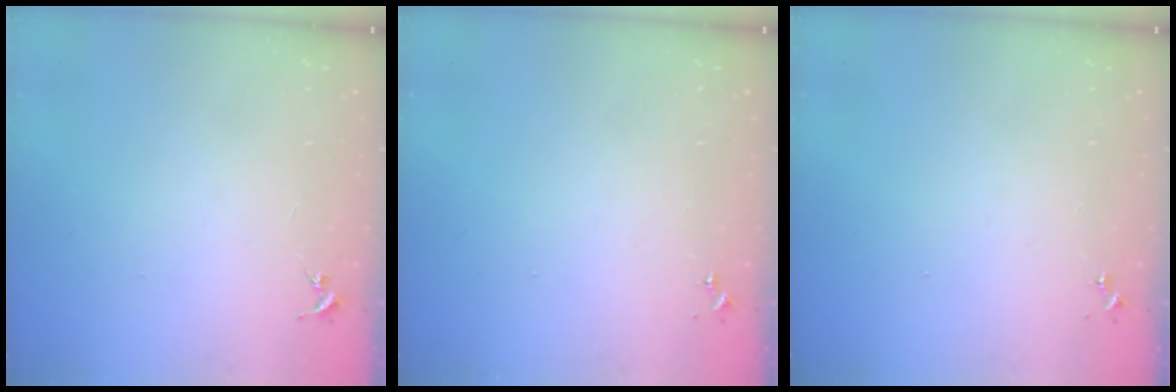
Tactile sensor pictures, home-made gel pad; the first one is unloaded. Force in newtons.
{"total": 0.0}
{"total": 0.0}